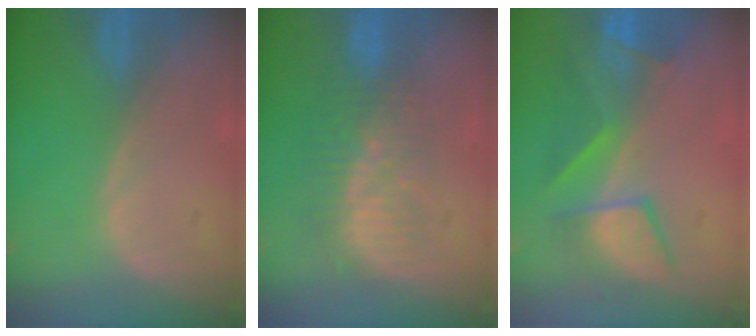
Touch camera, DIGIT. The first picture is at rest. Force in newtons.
{"total": 8.4, "press": 7.6, "slide": 3.7}
{"total": 7.5, "press": 7.4, "slide": 1.2}